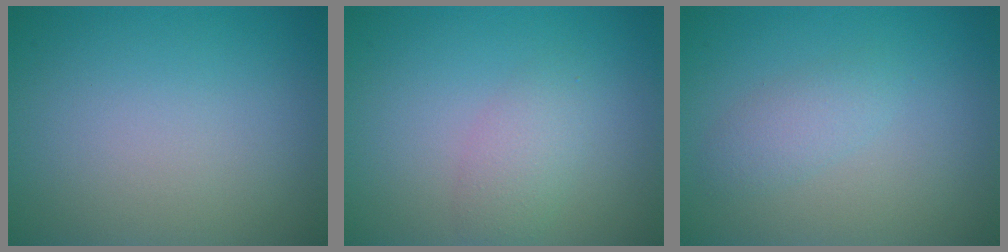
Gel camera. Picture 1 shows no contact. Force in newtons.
{"total": 2.1, "press": 2.1, "slide": 0.0}
{"total": 1.8, "press": 1.8, "slide": 0.1}